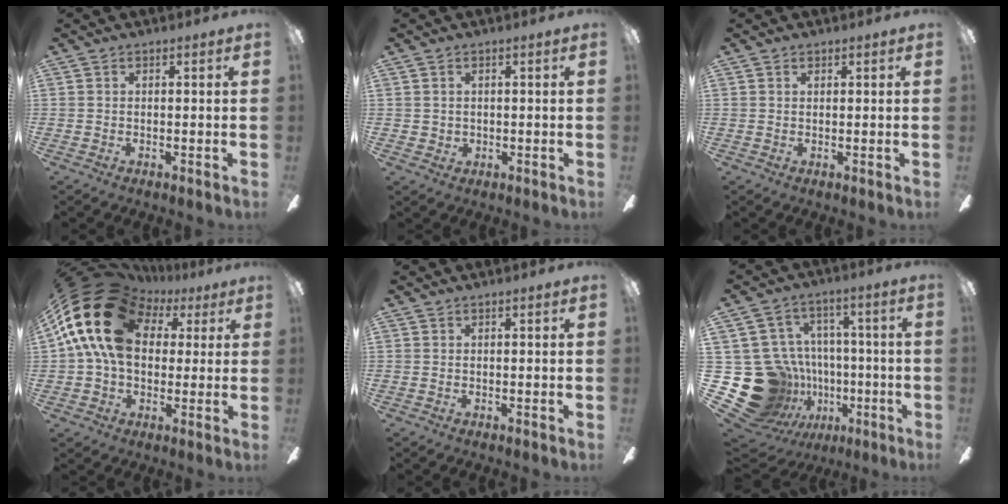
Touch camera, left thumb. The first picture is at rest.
{"total": 1.6, "force": [0.5, 1.5, 0.4], "torque": [-0.010, 0.004, 0.007]}
{"total": 0.8, "force": [0.4, 0.5, 0.5], "torque": [-0.009, 0.002, 0.007]}
{"total": 22.7, "force": [7.1, 16.1, 14.3], "torque": [-0.285, -0.015, 0.122]}
{"total": 0.0}
{"total": 24.0, "force": [-6.2, 20.7, 10.6], "torque": [-0.205, 0.023, -0.034]}